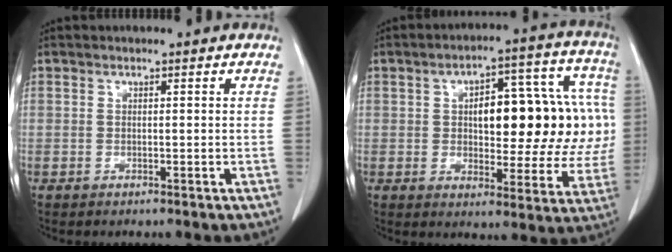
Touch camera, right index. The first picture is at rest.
{"total": 18.5, "force": [1.8, 7.8, 16.7], "torque": [-0.210, 0.043, 0.032]}